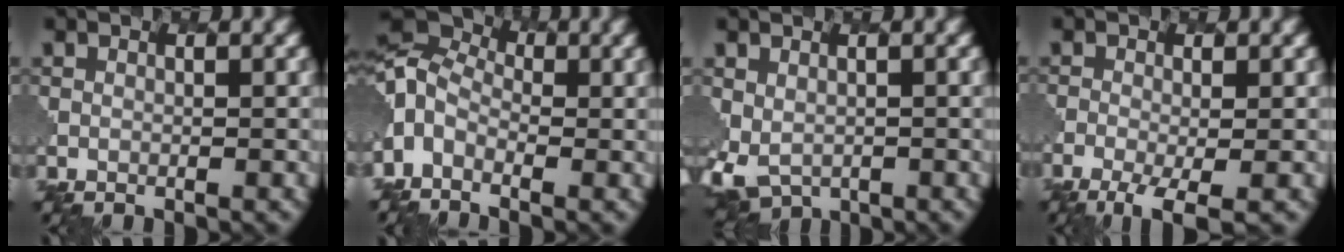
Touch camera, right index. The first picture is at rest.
{"total": 5.8, "force": [-0.9, 4.1, 4.0], "torque": [-0.097, 0.011, -0.026]}
{"total": 4.1, "force": [-0.6, 3.3, 2.4], "torque": [-0.052, -0.026, 0.009]}
{"total": 3.9, "force": [-2.3, 1.1, 3.0], "torque": [-0.059, -0.010, -0.042]}